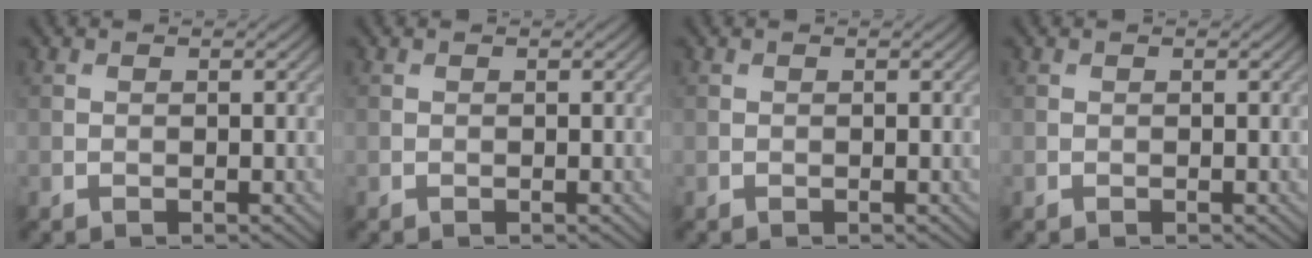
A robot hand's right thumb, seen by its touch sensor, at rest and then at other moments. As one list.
[{"total": 0.0}, {"total": 0.0}, {"total": 0.0}]